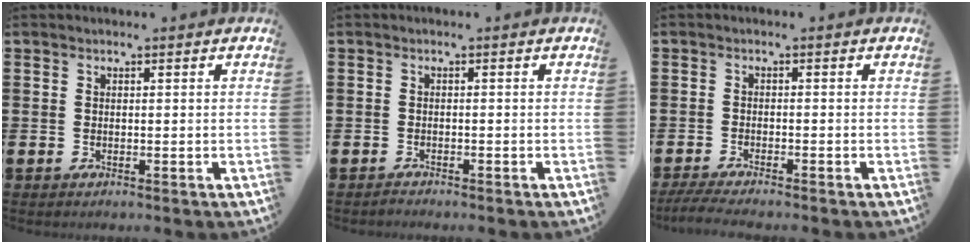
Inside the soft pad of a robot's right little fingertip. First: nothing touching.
{"total": 0.6, "force": [-0.6, 0.0, 0.0], "torque": [-0.003, -0.002, -0.012]}
{"total": 2.2, "force": [-1.8, 0.0, 1.2], "torque": [-0.027, -0.002, -0.035]}